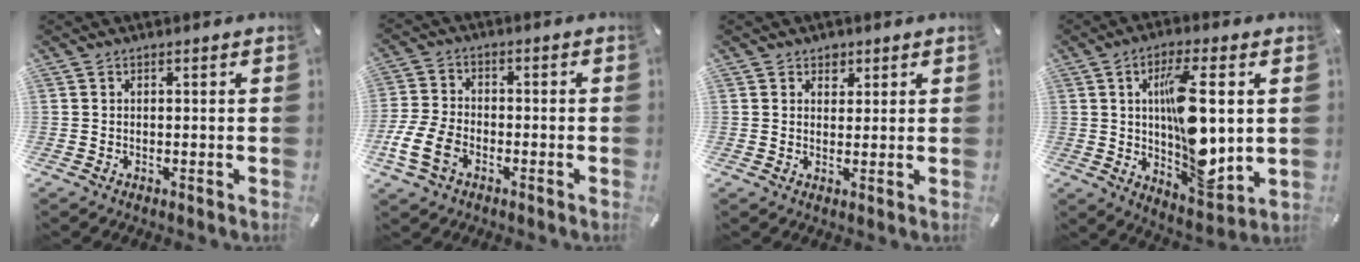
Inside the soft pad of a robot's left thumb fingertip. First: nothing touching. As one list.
[{"total": 9.4, "force": [-4.2, 6.3, 5.6], "torque": [-0.131, 0.016, -0.078]}, {"total": 2.4, "force": [1.3, 1.9, 0.4], "torque": [0.005, -0.003, 0.021]}, {"total": 15.9, "force": [2.2, 6.0, 14.6], "torque": [-0.235, -0.021, 0.034]}]